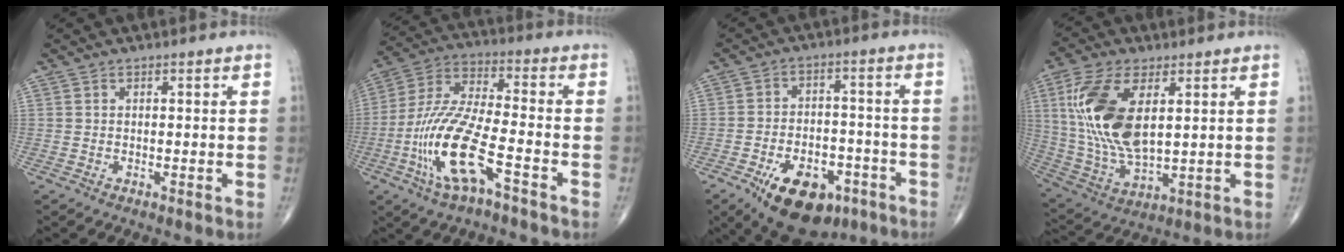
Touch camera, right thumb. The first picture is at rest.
{"total": 15.8, "force": [-6.5, 4.6, 13.7], "torque": [-0.296, 0.036, -0.119]}
{"total": 15.3, "force": [-8.5, 8.5, 9.5], "torque": [-0.122, 0.041, -0.123]}
{"total": 17.6, "force": [4.2, 8.5, 14.9], "torque": [-0.315, -0.016, 0.089]}